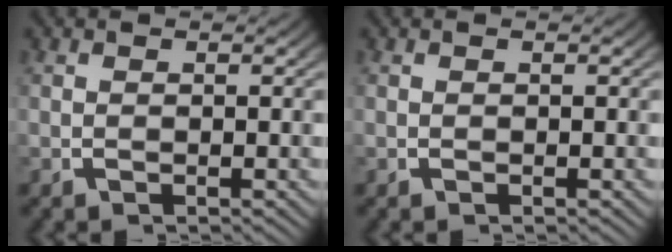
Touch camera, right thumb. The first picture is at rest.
{"total": 0.0}